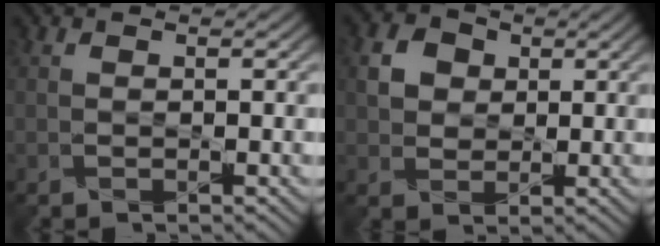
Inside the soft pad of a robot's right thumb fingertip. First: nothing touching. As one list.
[{"total": 4.0, "force": [1.0, 3.5, 1.7], "torque": [-0.043, 0.005, 0.014]}]